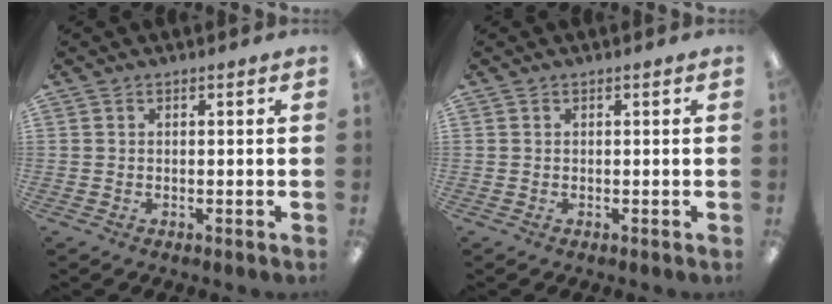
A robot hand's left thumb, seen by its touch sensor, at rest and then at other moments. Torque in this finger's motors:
{"motor_torque": [0.00, 0.00, 0.00, -0.01, 0.00]}